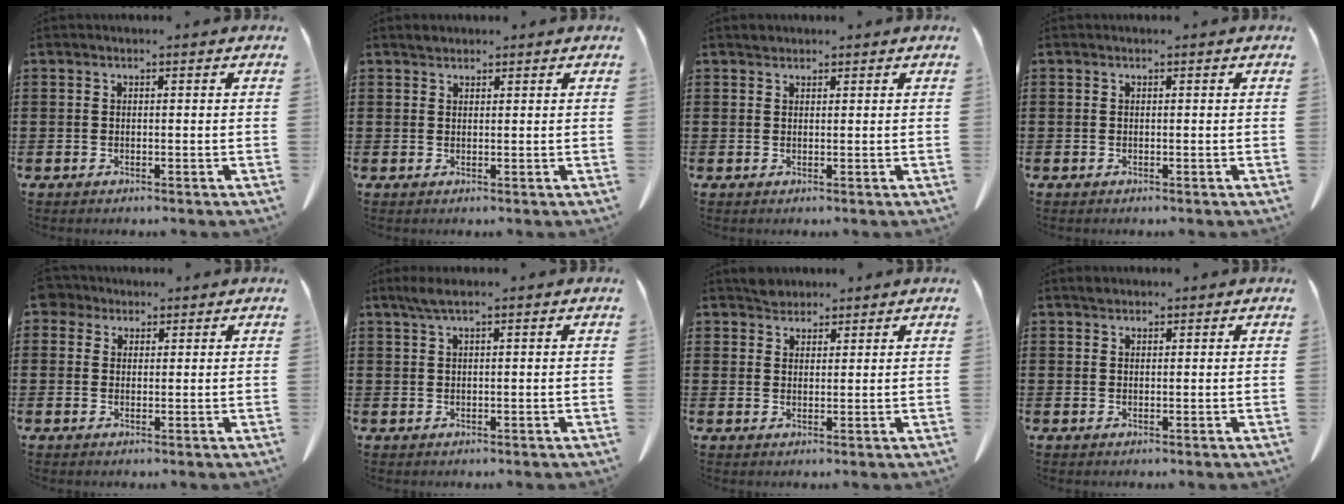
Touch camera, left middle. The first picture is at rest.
{"total": 1.1, "force": [1.0, 0.4, 0.0], "torque": [0.004, 0.000, 0.019]}
{"total": 0.9, "force": [0.8, 0.4, 0.0], "torque": [-0.002, 0.002, 0.016]}
{"total": 0.0}
{"total": 2.5, "force": [1.7, 1.7, 0.7], "torque": [-0.016, 0.006, 0.031]}
{"total": 1.9, "force": [1.1, 0.1, 1.6], "torque": [-0.033, 0.002, 0.020]}
{"total": 2.6, "force": [2.4, 1.0, 0.0], "torque": [0.000, 0.002, 0.046]}
{"total": 0.9, "force": [0.8, 0.5, 0.2], "torque": [-0.007, 0.003, 0.015]}